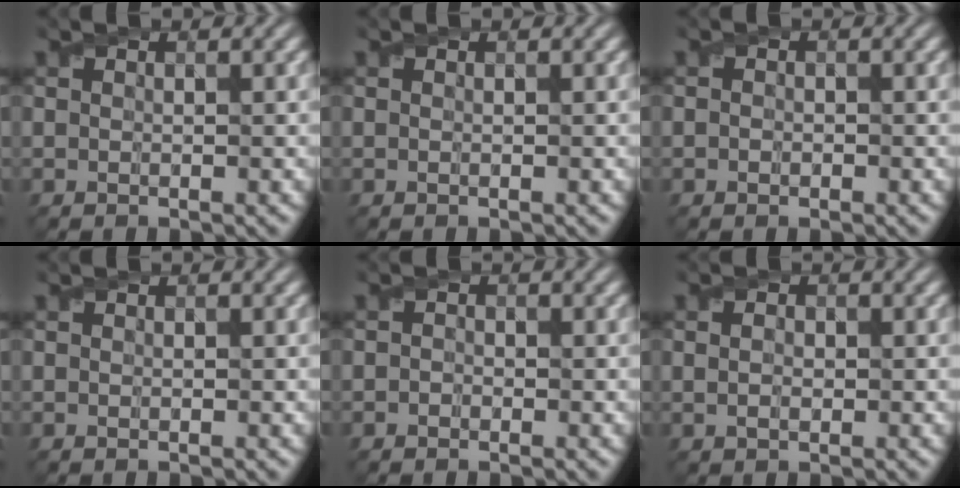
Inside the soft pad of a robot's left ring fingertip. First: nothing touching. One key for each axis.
{"total": 0.0}
{"total": 0.7, "fx": -0.2, "fy": 0.6, "fz": 0.4, "tx": -0.006, "ty": -0.003, "tz": -0.006}
{"total": 0.0}
{"total": 0.7, "fx": -0.3, "fy": 0.5, "fz": 0.3, "tx": -0.004, "ty": -0.003, "tz": -0.008}
{"total": 1.7, "fx": 0.3, "fy": 1.2, "fz": 1.1, "tx": -0.020, "ty": 0.003, "tz": 0.001}